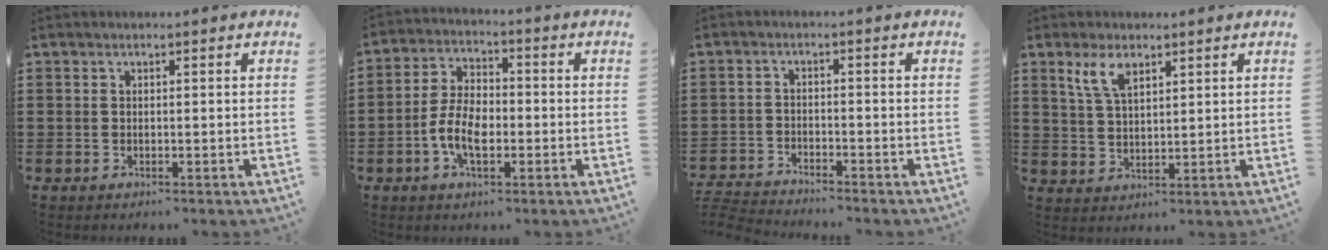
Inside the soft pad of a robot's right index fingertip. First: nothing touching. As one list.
[{"total": 7.0, "force": [-2.0, 3.7, 5.6], "torque": [-0.131, 0.001, -0.045]}, {"total": 3.4, "force": [-3.4, 0.0, 0.1], "torque": [-0.012, -0.004, -0.074]}, {"total": 4.8, "force": [2.9, 2.0, 3.2], "torque": [-0.072, 0.006, 0.052]}]